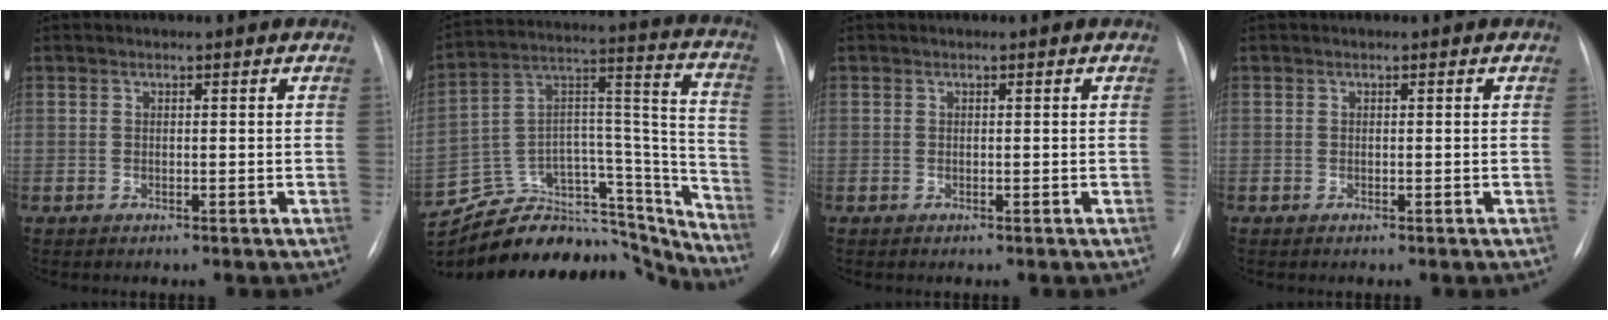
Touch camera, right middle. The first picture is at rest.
{"total": 30.8, "force": [-28.7, 7.9, 7.8], "torque": [-0.122, 0.034, -0.427]}
{"total": 0.0}
{"total": 0.0}